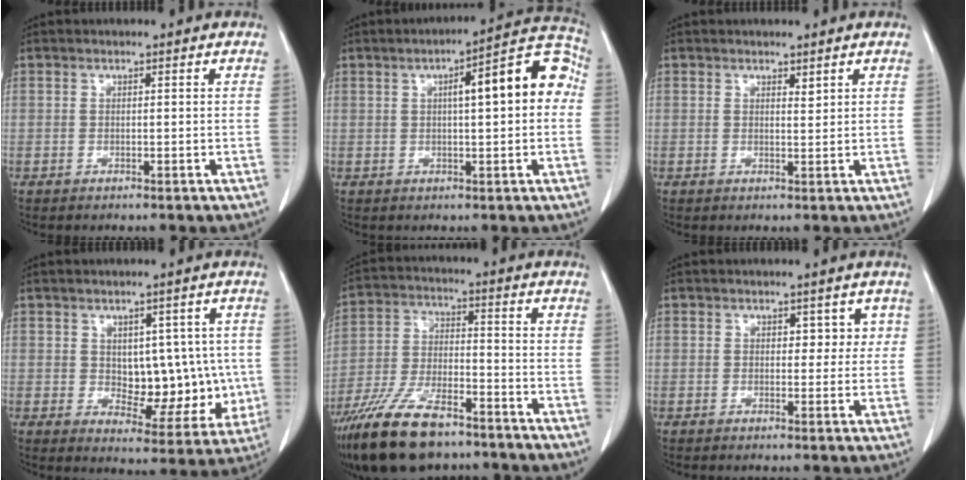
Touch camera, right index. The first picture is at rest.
{"total": 11.3, "force": [1.6, 2.4, 10.9], "torque": [-0.141, 0.041, 0.017]}
{"total": 0.9, "force": [0.7, 0.2, 0.5], "torque": [-0.011, -0.007, 0.012]}
{"total": 10.1, "force": [0.4, 6.1, 8.0], "torque": [-0.082, 0.012, 0.026]}
{"total": 15.1, "force": [-11.0, 4.8, 9.1], "torque": [-0.190, -0.018, -0.201]}
{"total": 3.0, "force": [1.1, 2.1, 2.0], "torque": [-0.008, 0.007, 0.012]}